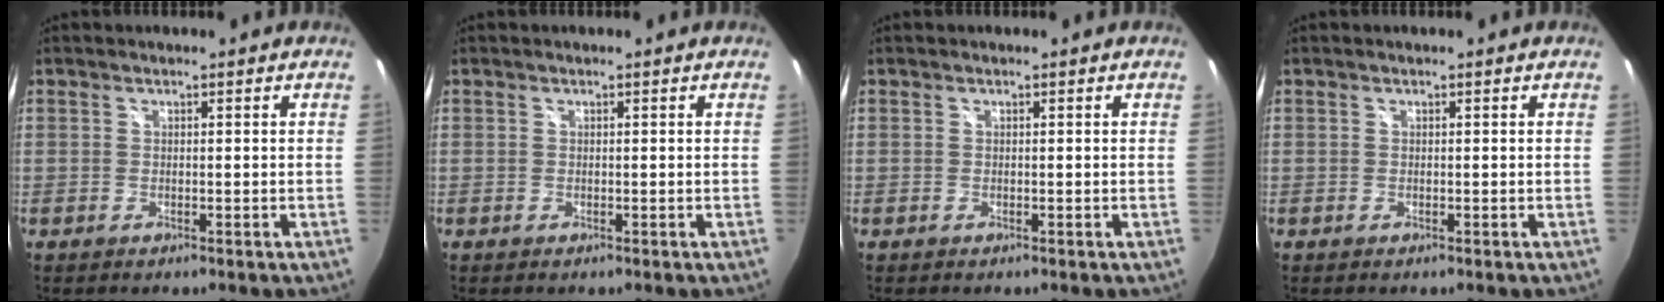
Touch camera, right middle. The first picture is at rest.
{"total": 0.0}
{"total": 0.0}
{"total": 0.0}